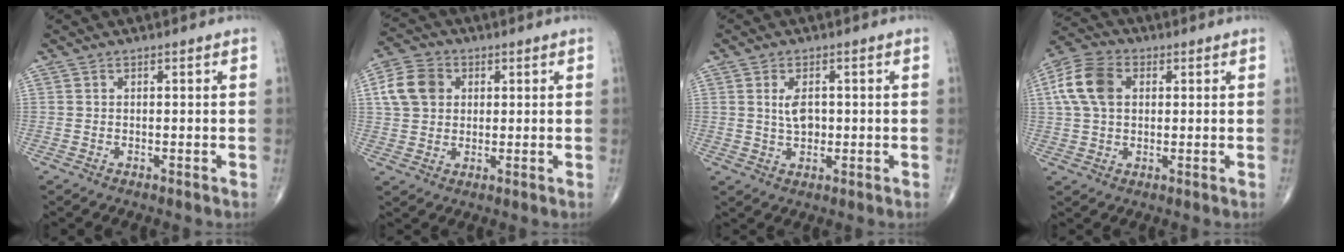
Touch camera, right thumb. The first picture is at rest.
{"total": 8.4, "force": [1.9, 6.7, 4.6], "torque": [-0.074, 0.005, 0.030]}
{"total": 4.0, "force": [0.6, 2.4, 3.2], "torque": [-0.049, -0.003, 0.012]}
{"total": 10.2, "force": [2.1, 7.0, 7.1], "torque": [-0.140, 0.017, 0.033]}